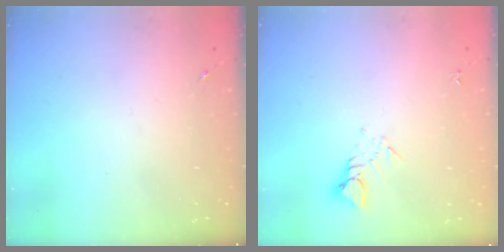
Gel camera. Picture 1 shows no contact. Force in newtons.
{"total": 3.1, "press": 3.1, "slide": 0.3}